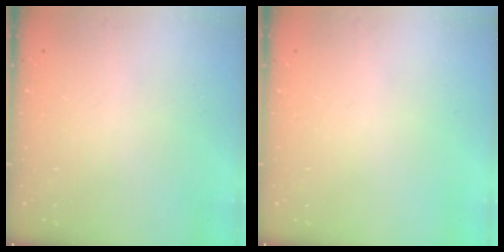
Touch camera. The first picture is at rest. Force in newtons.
{"total": 0.0}